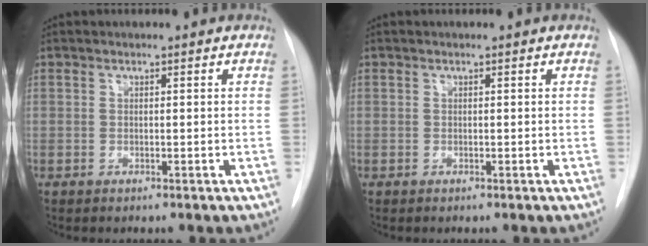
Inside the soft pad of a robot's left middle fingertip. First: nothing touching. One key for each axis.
{"total": 0.0}